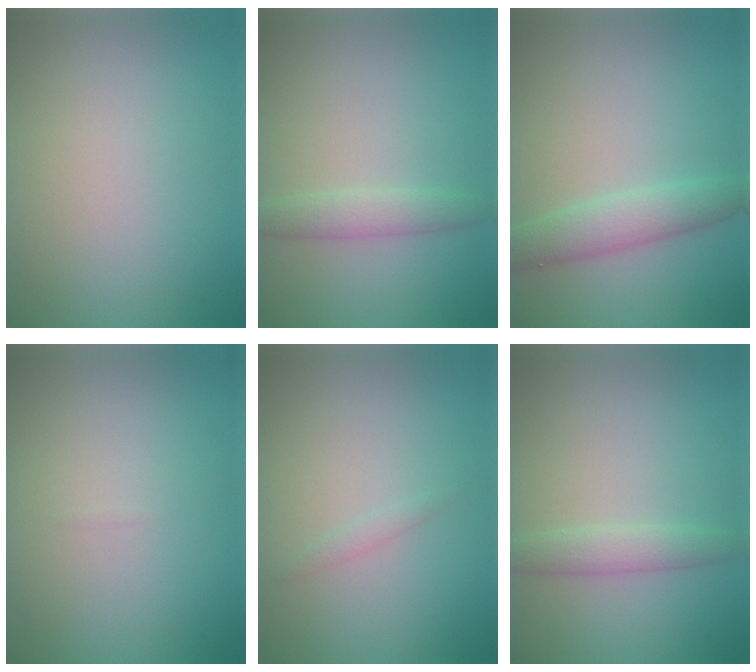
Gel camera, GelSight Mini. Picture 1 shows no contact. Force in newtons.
{"total": 2.1, "press": 2.1, "slide": 0.1}
{"total": 3.3, "press": 3.3, "slide": 0.1}
{"total": 0.0}
{"total": 0.7, "press": 0.7, "slide": 0.0}
{"total": 2.1, "press": 2.1, "slide": 0.1}